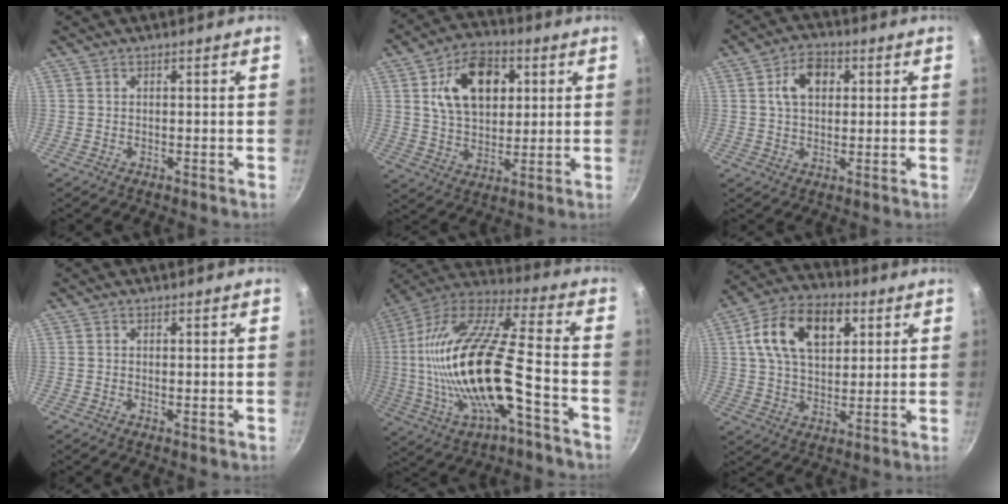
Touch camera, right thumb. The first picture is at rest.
{"total": 15.0, "force": [4.2, 9.9, 10.4], "torque": [-0.136, -0.003, 0.067]}
{"total": 7.4, "force": [1.8, 5.2, 5.0], "torque": [-0.062, 0.008, 0.025]}
{"total": 0.6, "force": [0.2, 0.2, 0.5], "torque": [-0.008, -0.007, 0.000]}
{"total": 25.6, "force": [-5.1, 8.6, 23.6], "torque": [-0.453, 0.021, -0.099]}
{"total": 16.2, "force": [5.4, 10.2, 11.5], "torque": [-0.174, 0.003, 0.080]}